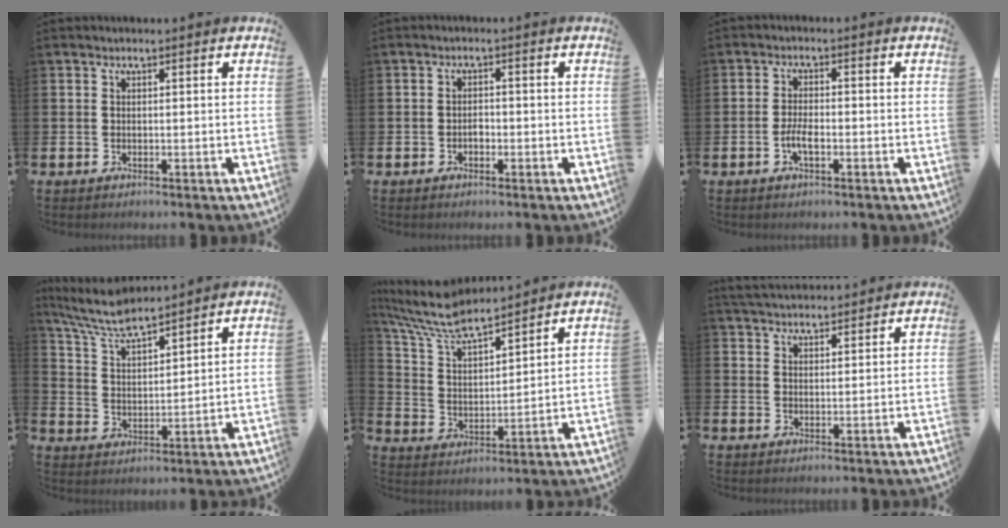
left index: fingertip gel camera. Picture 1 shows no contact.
{"total": 1.3, "force": [-0.6, 0.9, 0.7], "torque": [-0.010, 0.001, -0.012]}
{"total": 2.8, "force": [-0.9, 1.0, 2.5], "torque": [-0.048, -0.001, -0.021]}
{"total": 6.9, "force": [6.5, 0.7, 2.2], "torque": [-0.065, -0.032, 0.117]}
{"total": 8.2, "force": [7.7, 1.3, 2.7], "torque": [-0.083, -0.050, 0.134]}
{"total": 3.8, "force": [3.8, 0.5, 0.3], "torque": [-0.013, -0.018, 0.071]}